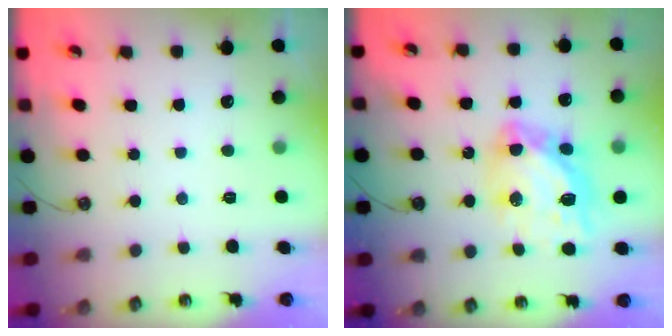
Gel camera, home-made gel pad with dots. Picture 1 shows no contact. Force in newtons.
{"total": 15.7, "press": 15.6, "slide": 1.7}